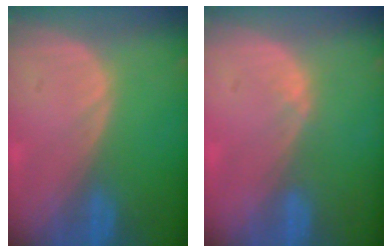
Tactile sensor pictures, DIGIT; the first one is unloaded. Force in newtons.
{"total": 1.0, "press": 0.8, "slide": 0.6}